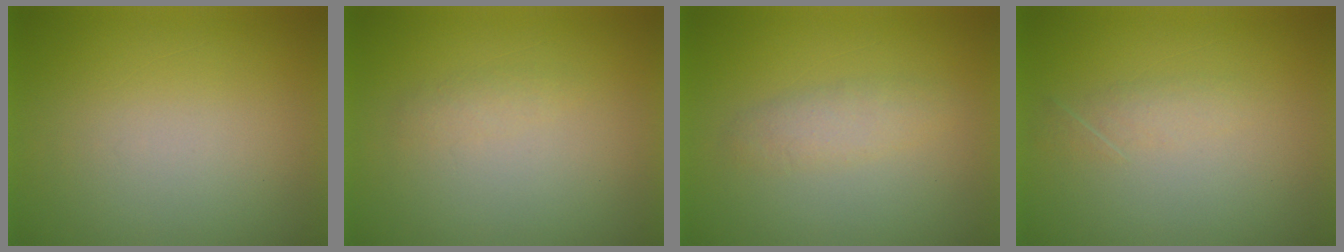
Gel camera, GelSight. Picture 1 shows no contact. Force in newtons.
{"total": 1.3}
{"total": 2.2}
{"total": 1.7}